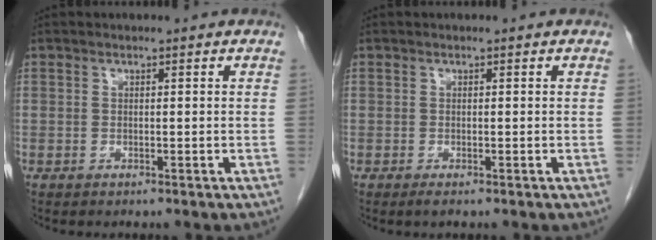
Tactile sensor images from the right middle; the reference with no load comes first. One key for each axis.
{"total": 0.7, "fx": -0.5, "fy": 0.0, "fz": 0.5, "tx": -0.011, "ty": -0.002, "tz": -0.007}